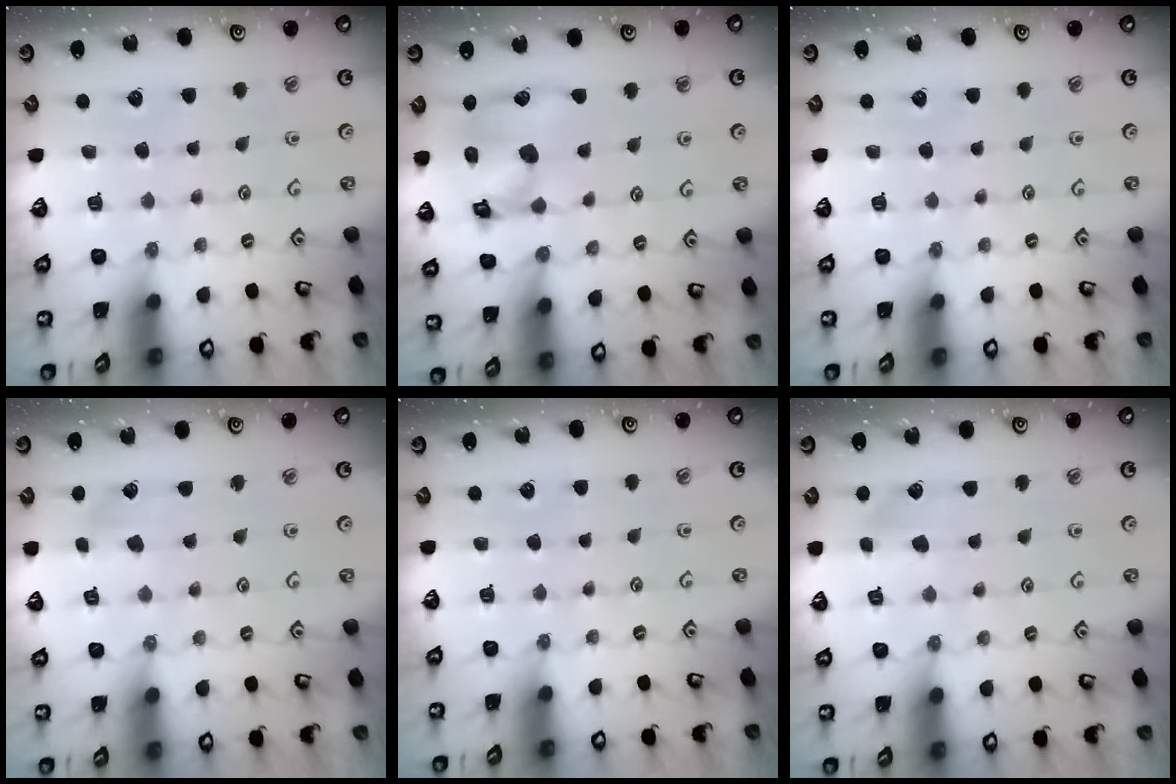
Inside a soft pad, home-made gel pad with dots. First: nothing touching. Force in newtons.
{"total": 14.4, "press": 14.2, "slide": 1.9}
{"total": 0.0}
{"total": 3.4, "press": 3.3, "slide": 0.4}
{"total": 0.0}
{"total": 5.4, "press": 5.3, "slide": 0.8}